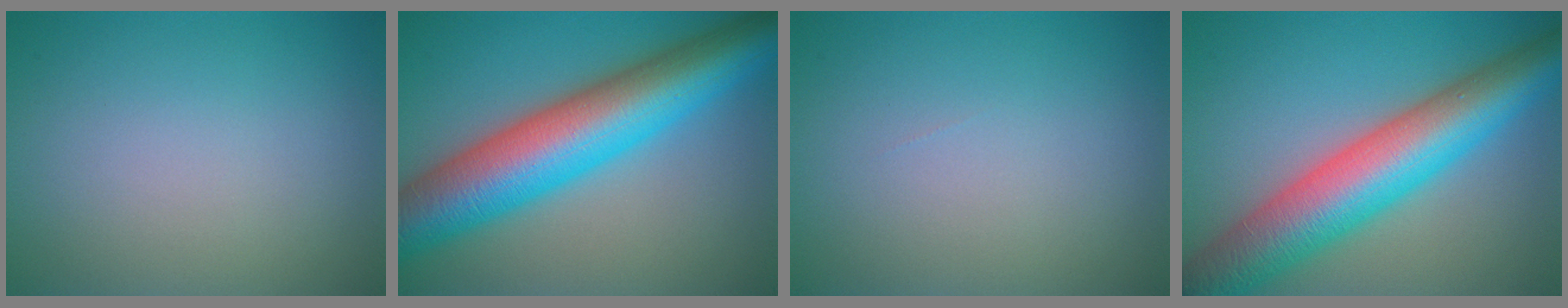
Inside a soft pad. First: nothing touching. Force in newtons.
{"total": 12.8, "press": 12.8, "slide": 0.1}
{"total": 0.0}
{"total": 11.0, "press": 10.9, "slide": 0.3}